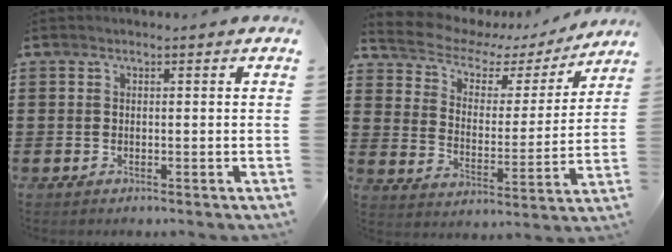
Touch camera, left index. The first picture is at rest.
{"total": 4.7, "force": [3.7, 2.5, 1.3], "torque": [-0.054, -0.023, 0.056]}